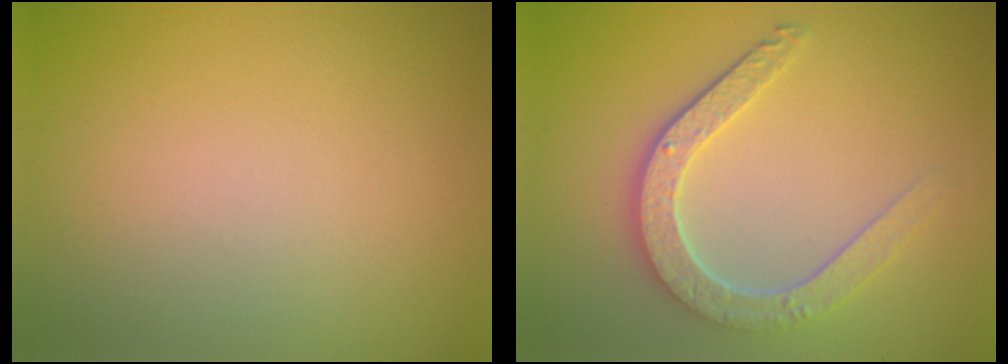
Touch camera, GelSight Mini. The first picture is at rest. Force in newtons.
{"total": 4.2, "press": 3.5, "slide": 2.3}